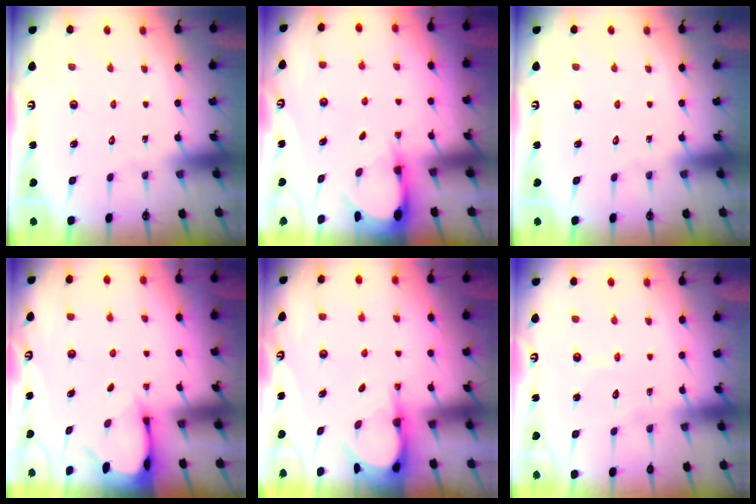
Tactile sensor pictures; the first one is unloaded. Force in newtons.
{"total": 2.9, "press": 2.9, "slide": 0.3}
{"total": 0.0}
{"total": 2.1, "press": 2.1, "slide": 0.1}
{"total": 4.2, "press": 4.2, "slide": 0.4}
{"total": 4.3, "press": 4.3, "slide": 0.4}